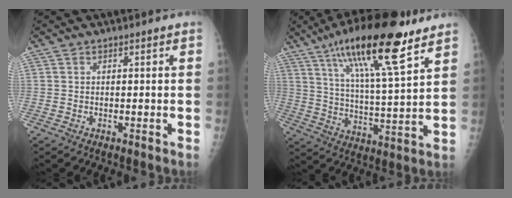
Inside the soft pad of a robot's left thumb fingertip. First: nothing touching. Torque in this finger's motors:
{"motor_torque": [1.00, 0.25, 1.74, -1.04, 0.52]}